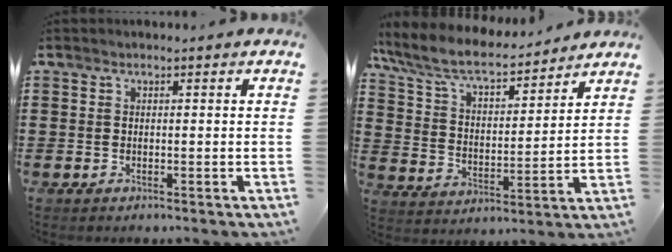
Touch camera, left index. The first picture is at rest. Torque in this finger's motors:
{"motor_torque": [1.39, -0.75, 0.50, 0.07]}